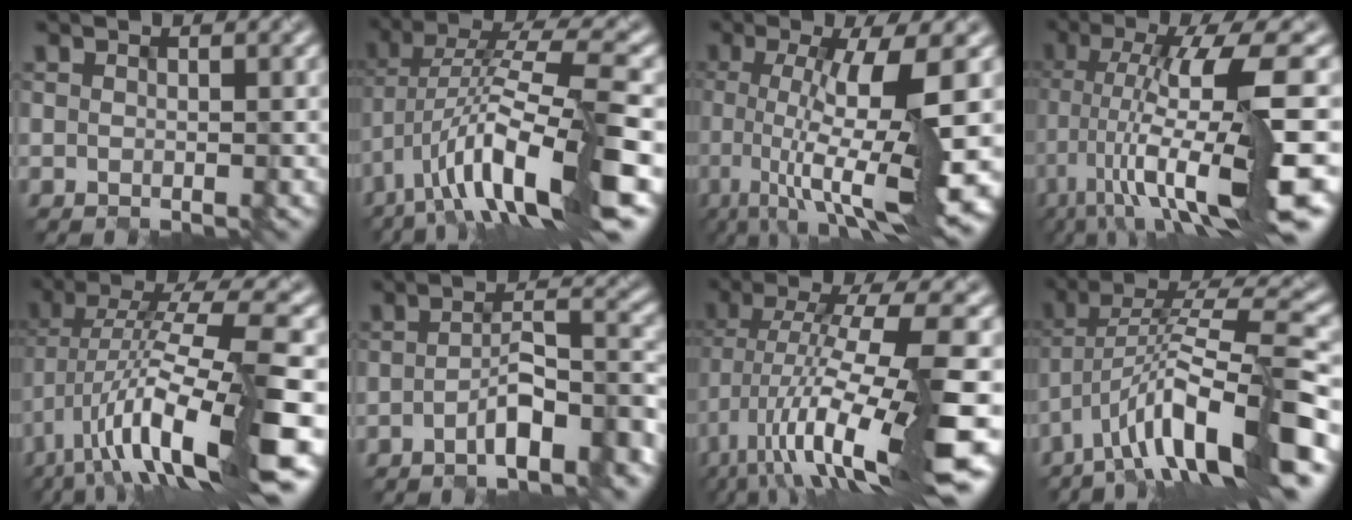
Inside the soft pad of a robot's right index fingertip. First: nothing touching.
{"total": 11.3, "force": [-4.3, 2.0, 10.2], "torque": [-0.179, 0.018, -0.072]}
{"total": 10.3, "force": [-1.0, 2.5, 9.9], "torque": [-0.141, -0.007, -0.015]}
{"total": 12.4, "force": [-2.0, 2.5, 12.0], "torque": [-0.187, 0.000, -0.028]}
{"total": 12.9, "force": [-4.2, 2.1, 12.1], "torque": [-0.213, 0.015, -0.061]}
{"total": 5.4, "force": [-2.7, 1.7, 4.4], "torque": [-0.076, 0.009, -0.045]}
{"total": 13.4, "force": [-4.6, 2.4, 12.4], "torque": [-0.210, 0.001, -0.066]}
{"total": 11.2, "force": [-5.5, 2.0, 9.5], "torque": [-0.158, 0.021, -0.092]}